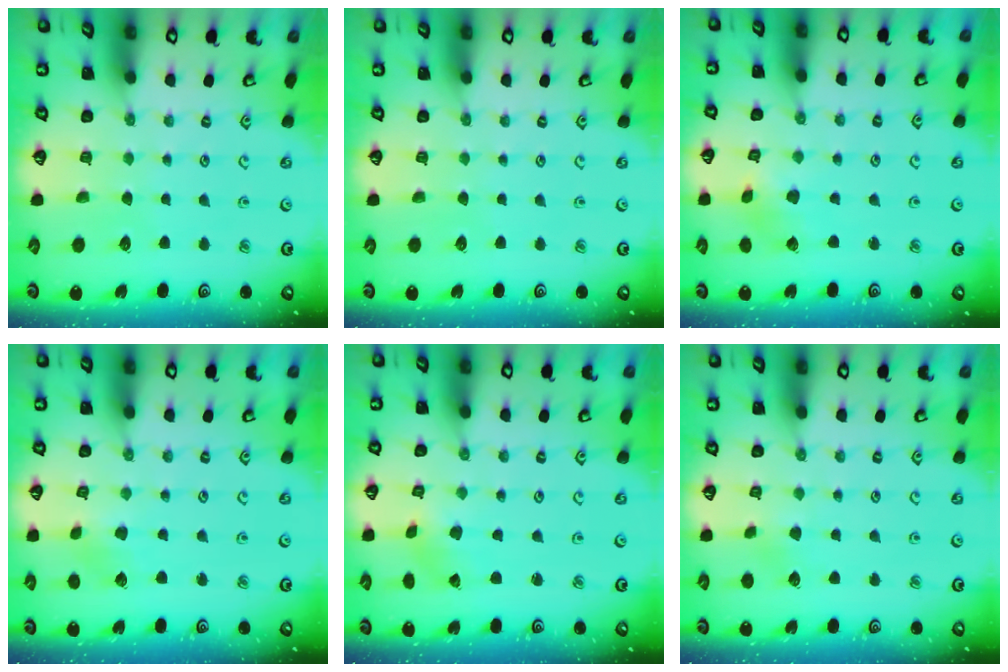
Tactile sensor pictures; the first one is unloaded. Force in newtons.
{"total": 0.0}
{"total": 2.7, "press": 2.7, "slide": 0.5}
{"total": 2.9, "press": 2.9, "slide": 0.3}
{"total": 0.7, "press": 0.7, "slide": 0.1}
{"total": 2.9, "press": 2.9, "slide": 0.2}